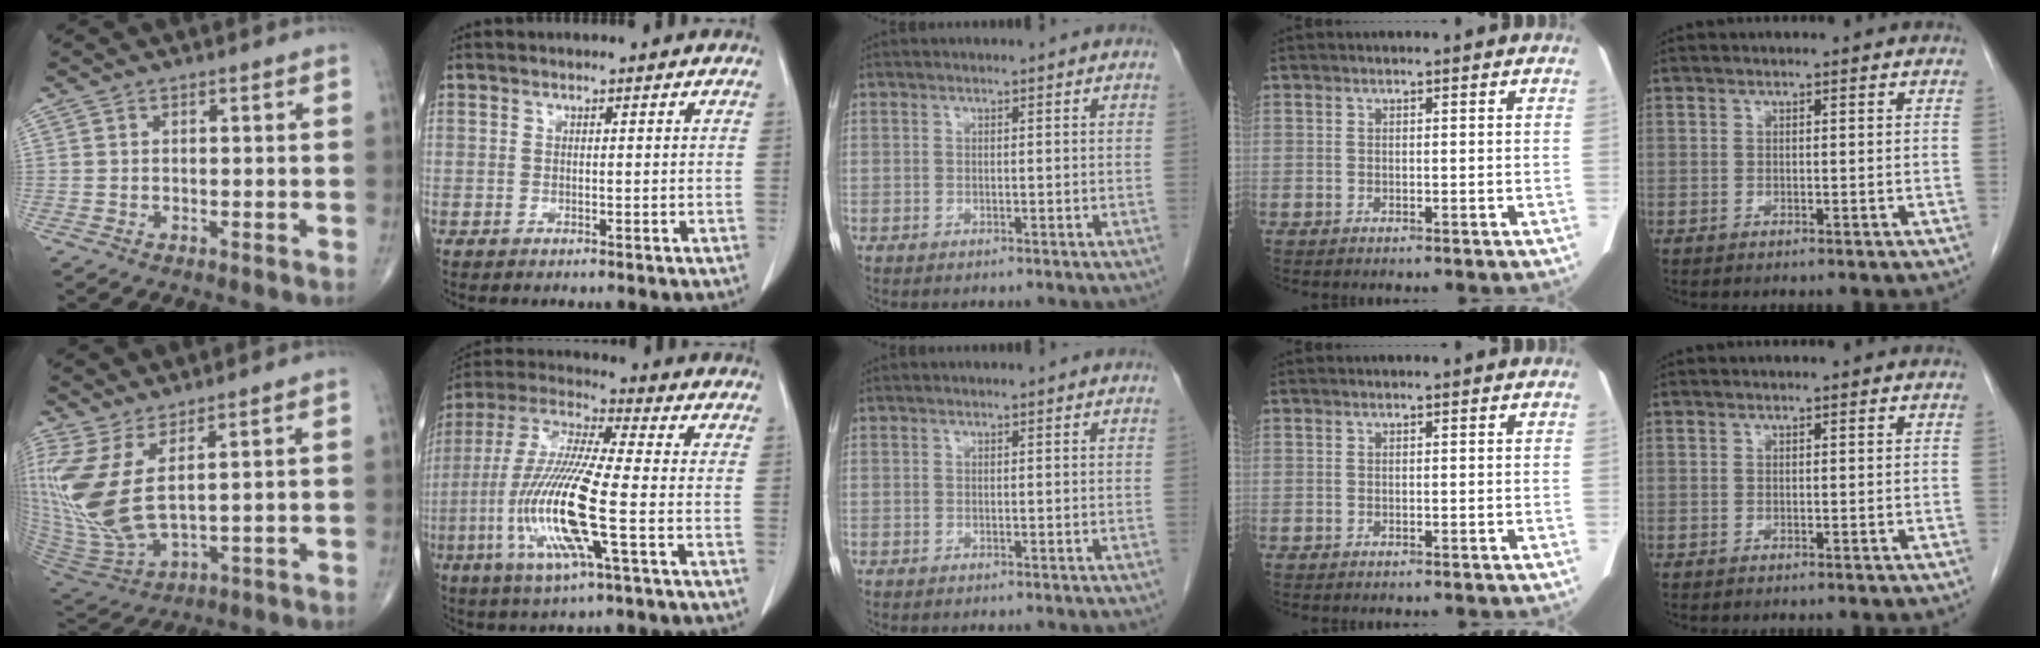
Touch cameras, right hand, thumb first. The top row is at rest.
{"thumb": {"total": 13.8, "force": [3.9, 4.6, 12.4], "torque": [-0.303, -0.032, 0.096]}, "index": {"total": 15.5, "force": [-3.8, 0.8, 15.0], "torque": [-0.318, -0.014, -0.079]}}